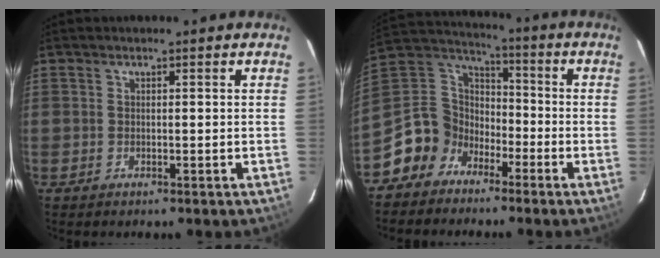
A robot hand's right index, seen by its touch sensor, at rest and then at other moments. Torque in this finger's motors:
{"motor_torque": [0.51, -0.39, 0.21, -0.05]}